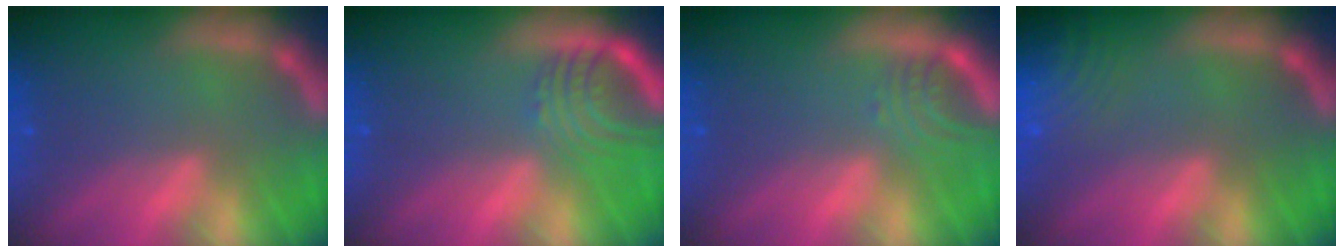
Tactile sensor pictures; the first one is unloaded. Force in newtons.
{"total": 5.0}
{"total": 2.5}
{"total": 9.0}